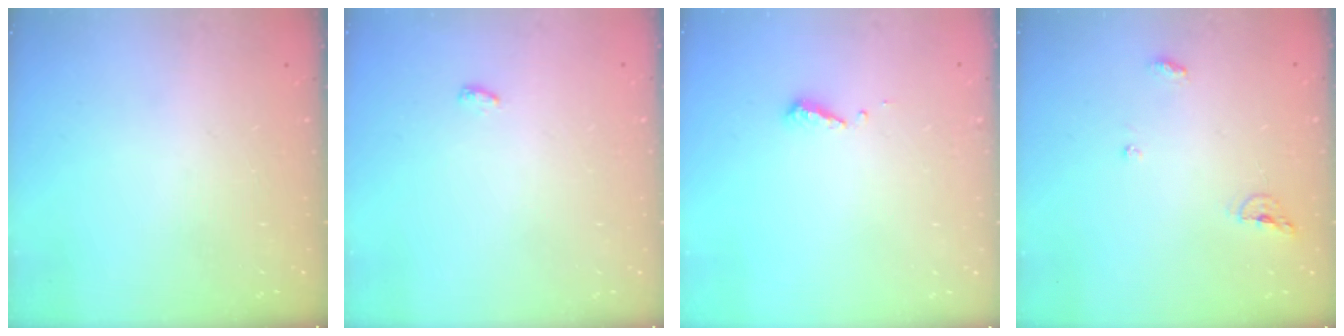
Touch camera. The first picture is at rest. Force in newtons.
{"total": 6.4, "press": 3.3, "slide": 5.5}
{"total": 4.2, "press": 4.2, "slide": 0.3}
{"total": 6.8, "press": 6.7, "slide": 0.6}